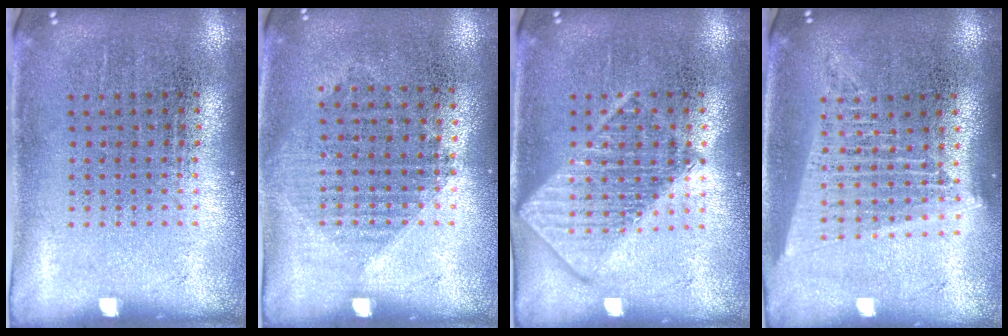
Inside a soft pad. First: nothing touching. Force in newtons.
{"total": 1.0, "press": 0.9, "slide": 0.4}
{"total": 2.9, "press": 2.9, "slide": 0.3}
{"total": 1.8, "press": 1.6, "slide": 0.8}